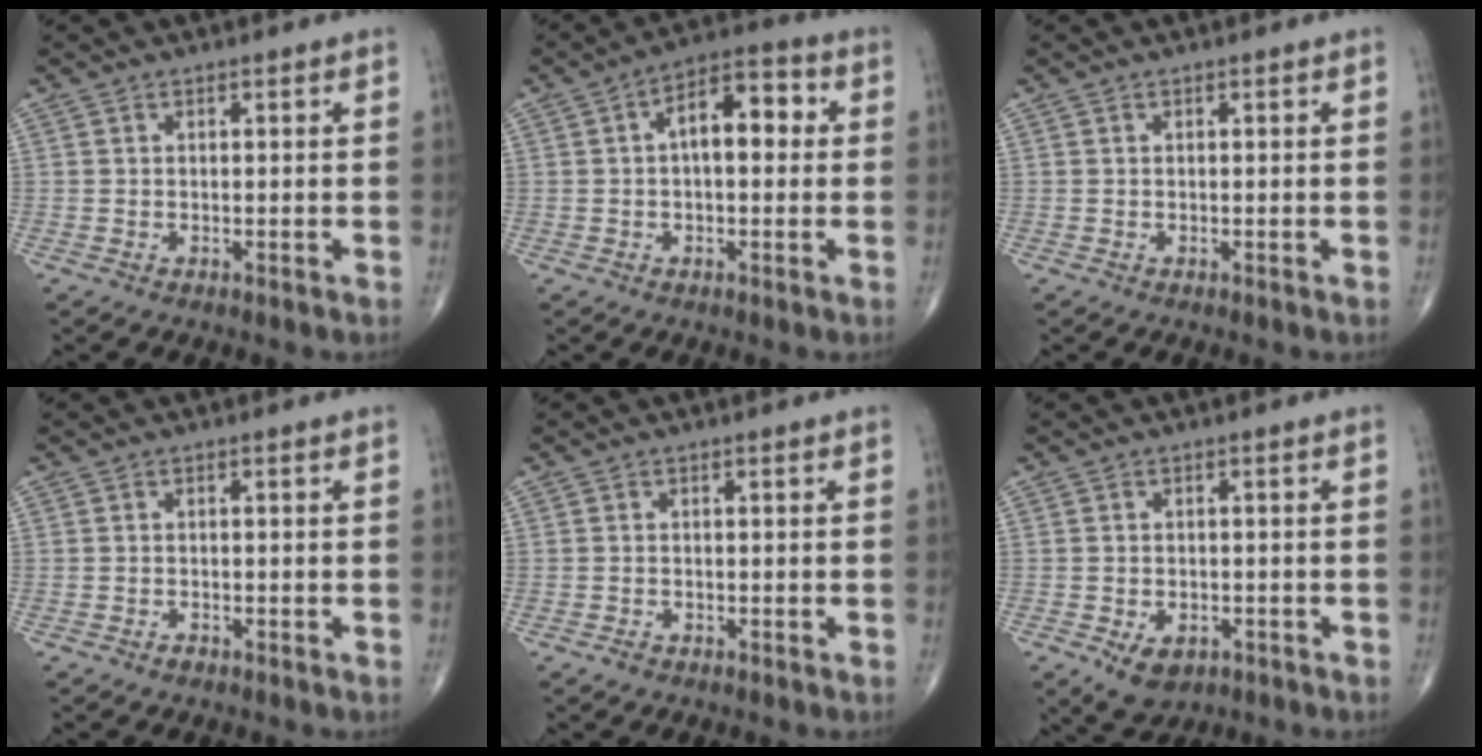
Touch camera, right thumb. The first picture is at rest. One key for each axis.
{"total": 9.7, "fx": 1.3, "fy": 5.0, "fz": 8.2, "tx": -0.112, "ty": 0.032, "tz": 0.011}
{"total": 0.0}
{"total": 0.7, "fx": -0.6, "fy": 0.4, "fz": 0.2, "tx": -0.004, "ty": 0.003, "tz": -0.011}
{"total": 0.9, "fx": -0.6, "fy": 0.6, "fz": 0.4, "tx": -0.009, "ty": 0.001, "tz": -0.012}
{"total": 5.6, "fx": -2.5, "fy": 3.7, "fz": 3.4, "tx": -0.051, "ty": 0.004, "tz": -0.030}